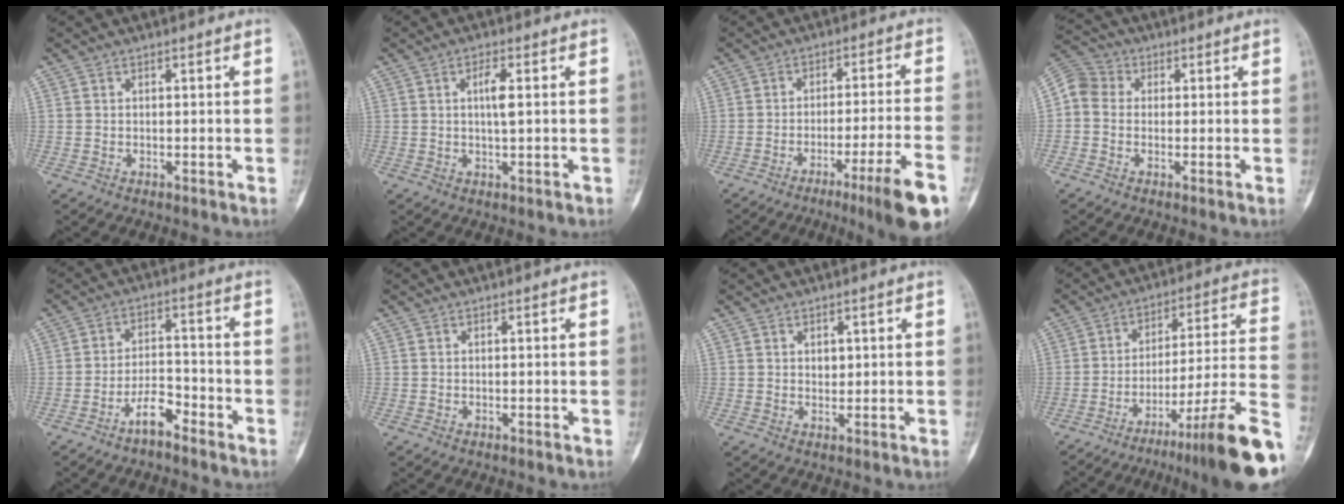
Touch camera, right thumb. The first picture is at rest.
{"total": 3.7, "force": [0.6, 0.9, 3.5], "torque": [-0.064, 0.001, 0.009]}
{"total": 12.6, "force": [-7.0, 0.3, 10.4], "torque": [-0.159, 0.022, -0.103]}
{"total": 6.5, "force": [0.2, 5.6, 3.4], "torque": [-0.056, 0.018, -0.011]}
{"total": 5.6, "force": [-4.0, 2.0, 3.4], "torque": [-0.058, 0.036, -0.072]}
{"total": 0.0}
{"total": 1.8, "force": [0.6, 1.2, 1.1], "torque": [-0.009, -0.004, 0.013]}
{"total": 21.2, "force": [-13.0, 0.9, 16.7], "torque": [-0.180, 0.076, -0.199]}